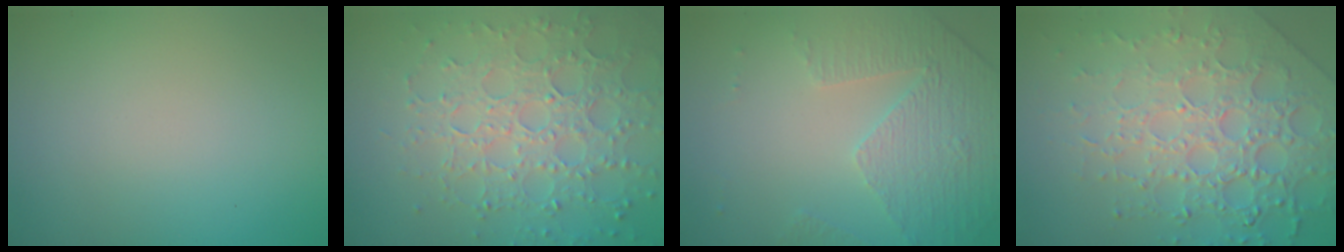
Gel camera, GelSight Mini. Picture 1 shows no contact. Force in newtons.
{"total": 6.0, "press": 5.0, "slide": 3.3}
{"total": 4.8, "press": 3.3, "slide": 3.6}
{"total": 8.0, "press": 5.5, "slide": 5.7}